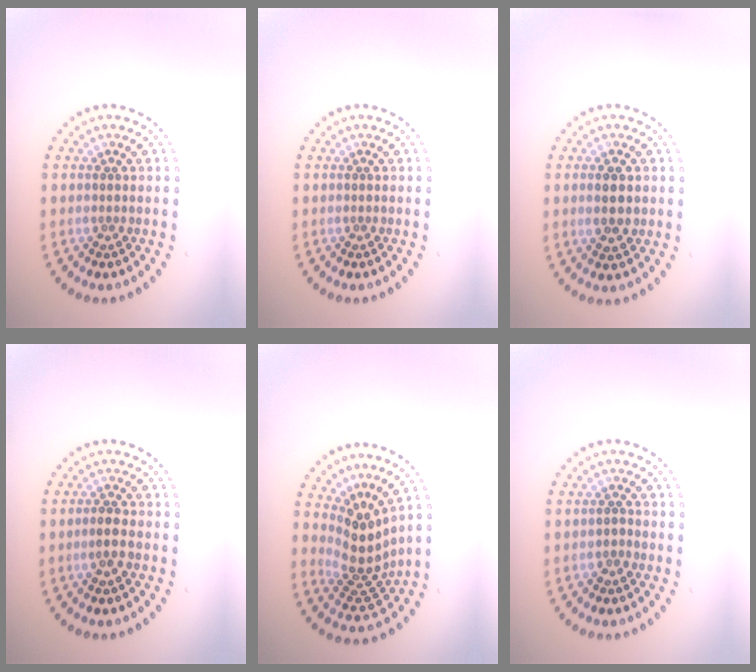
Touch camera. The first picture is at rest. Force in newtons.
{"total": 0.0}
{"total": 2.2, "press": 2.2, "slide": 0.1}
{"total": 1.8, "press": 1.7, "slide": 0.6}
{"total": 3.9, "press": 2.8, "slide": 2.7}
{"total": 0.5, "press": 0.4, "slide": 0.3}